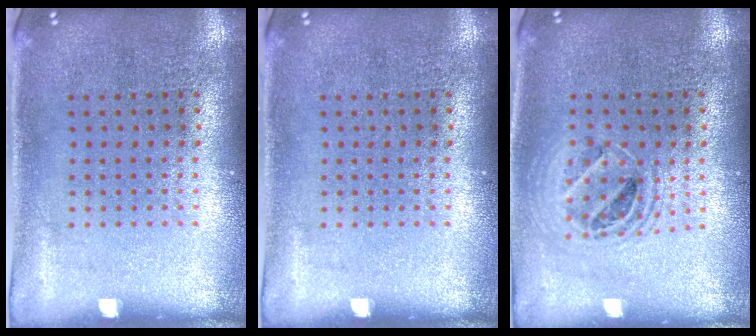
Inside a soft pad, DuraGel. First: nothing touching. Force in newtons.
{"total": 0.0}
{"total": 1.5, "press": 1.4, "slide": 0.7}